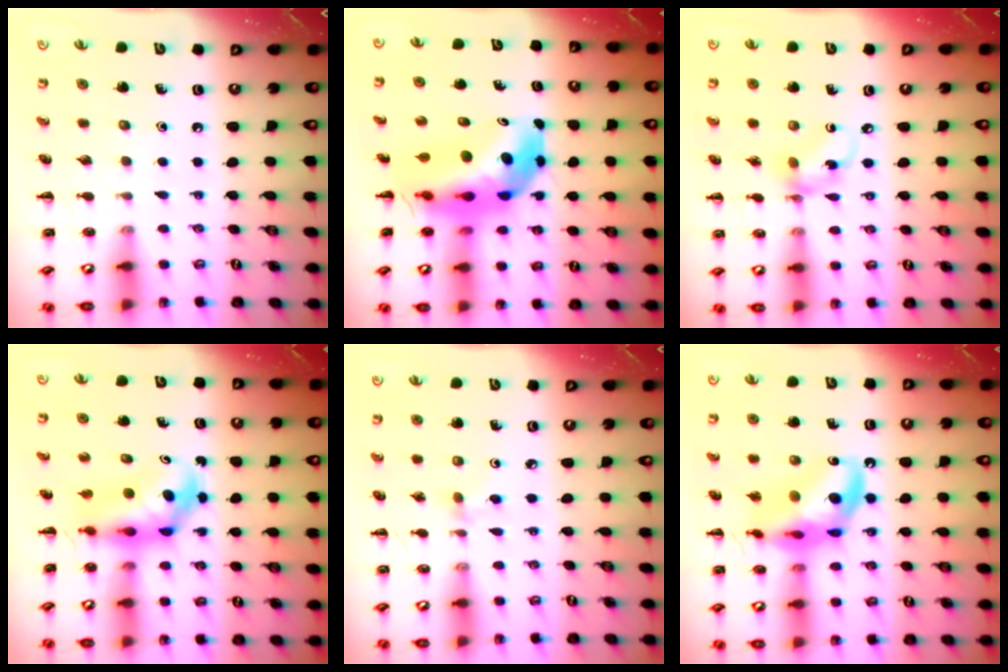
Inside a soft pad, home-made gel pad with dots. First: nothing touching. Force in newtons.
{"total": 10.8, "press": 10.3, "slide": 3.3}
{"total": 7.4, "press": 7.4, "slide": 0.9}
{"total": 5.4, "press": 5.3, "slide": 0.9}
{"total": 2.6, "press": 2.4, "slide": 1.1}
{"total": 15.2, "press": 14.8, "slide": 3.4}